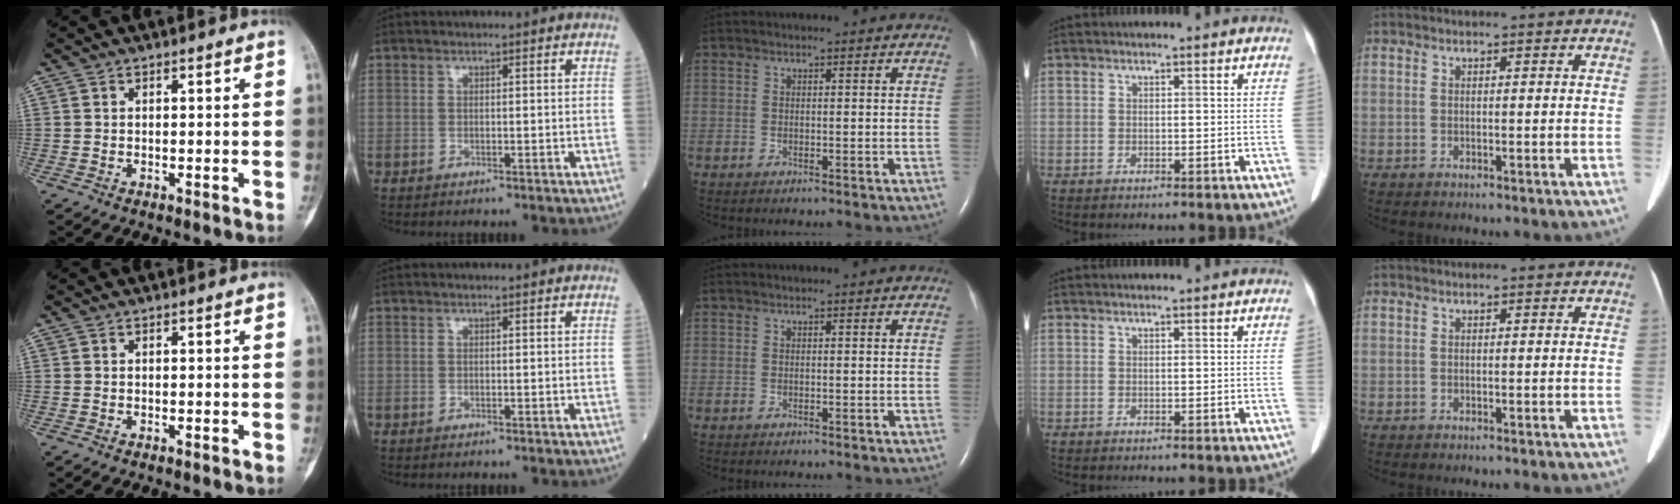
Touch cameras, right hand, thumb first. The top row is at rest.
{}